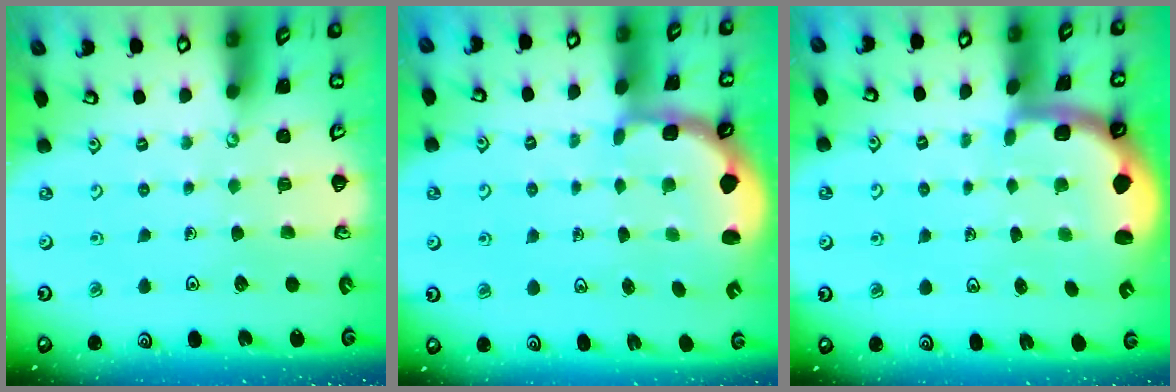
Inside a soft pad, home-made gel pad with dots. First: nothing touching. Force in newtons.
{"total": 2.4, "press": 1.6, "slide": 1.8}
{"total": 1.7, "press": 1.7, "slide": 0.3}